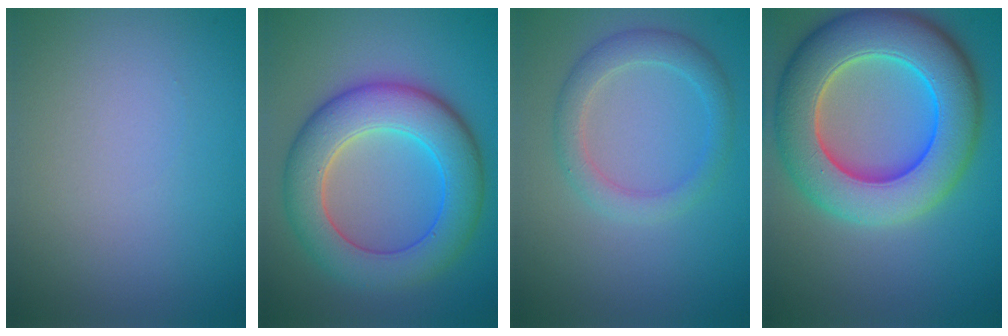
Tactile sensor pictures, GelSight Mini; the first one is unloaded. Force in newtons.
{"total": 8.6, "press": 8.5, "slide": 0.5}
{"total": 2.9, "press": 2.9, "slide": 0.2}
{"total": 11.4, "press": 11.4, "slide": 0.6}